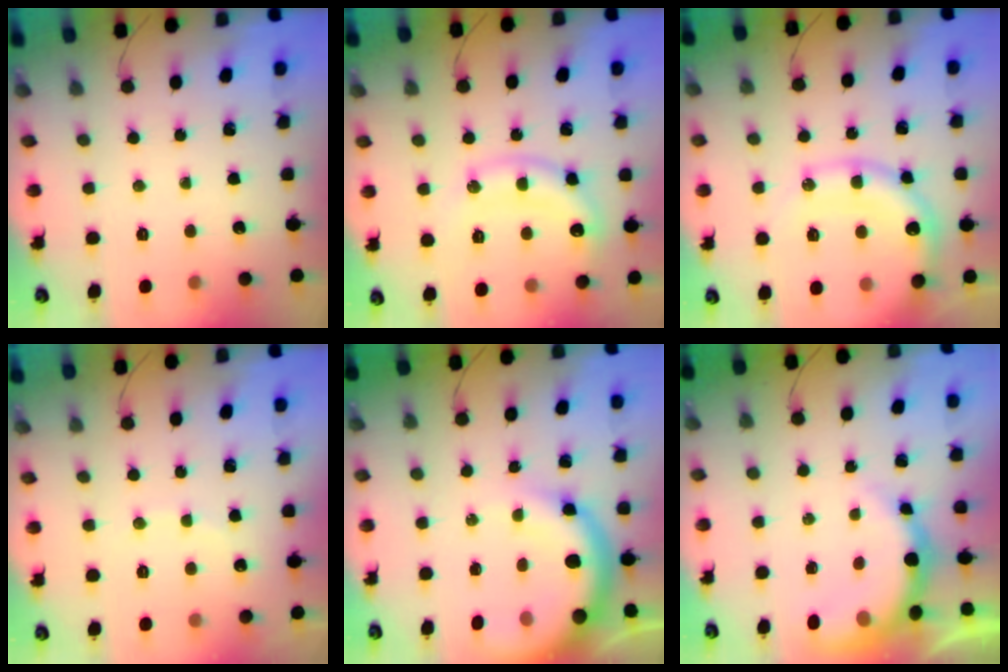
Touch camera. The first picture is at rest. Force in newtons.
{"total": 12.6, "press": 12.6, "slide": 1.0}
{"total": 17.7, "press": 17.4, "slide": 3.6}
{"total": 5.7, "press": 5.7, "slide": 0.9}
{"total": 14.3, "press": 13.8, "slide": 3.7}
{"total": 9.4, "press": 9.3, "slide": 1.1}